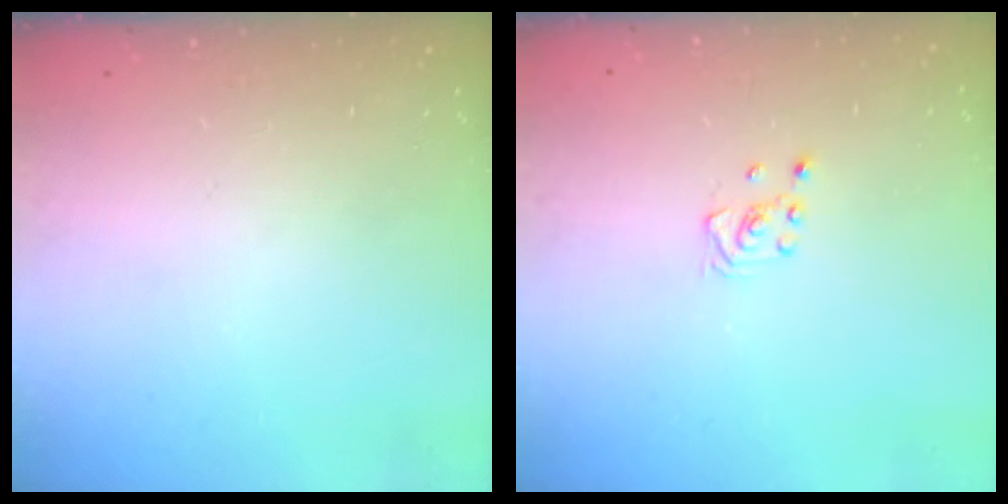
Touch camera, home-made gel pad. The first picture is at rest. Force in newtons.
{"total": 2.6, "press": 2.4, "slide": 1.0}